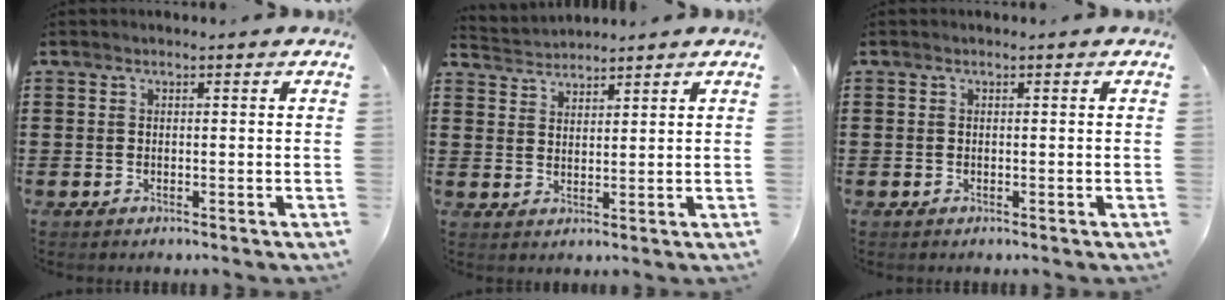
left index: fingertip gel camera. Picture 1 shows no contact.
{"total": 2.6, "force": [2.5, 0.3, -0.6], "torque": [0.001, -0.005, 0.048]}
{"total": 0.0}